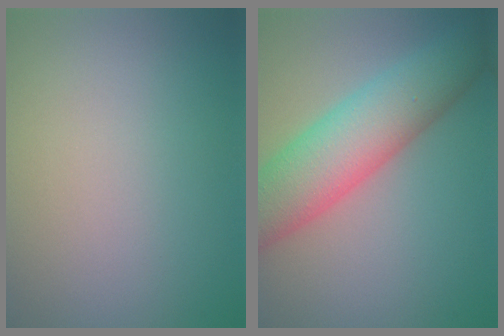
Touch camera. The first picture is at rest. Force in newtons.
{"total": 8.1, "press": 8.1, "slide": 0.2}